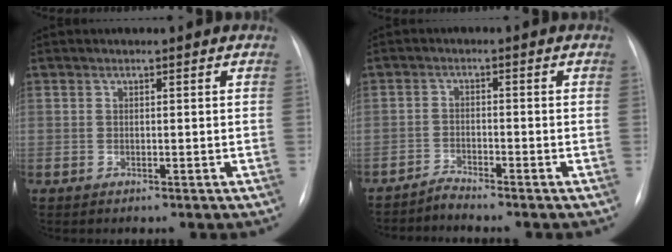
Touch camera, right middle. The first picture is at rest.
{"total": 2.1, "force": [-2.0, -0.4, -0.4], "torque": [0.009, -0.012, -0.040]}